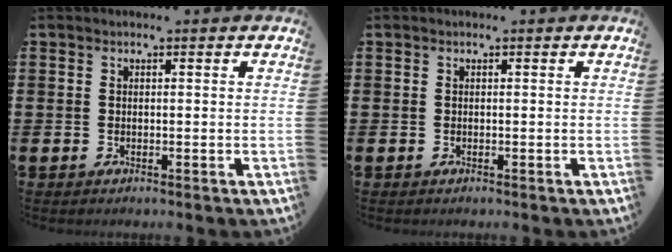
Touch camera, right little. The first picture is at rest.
{"total": 0.0}